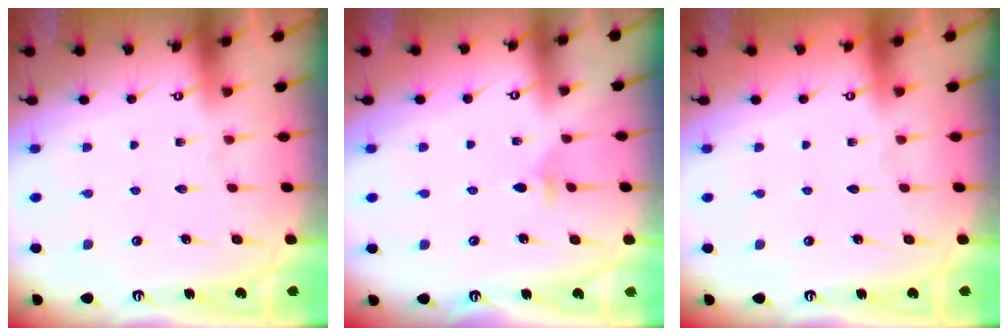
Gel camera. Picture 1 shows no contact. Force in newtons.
{"total": 3.0, "press": 2.9, "slide": 0.9}
{"total": 0.0}